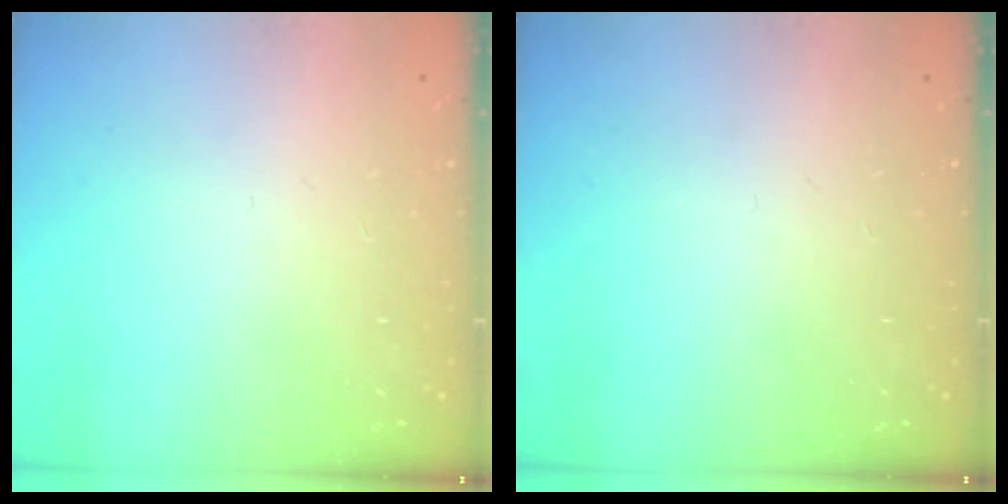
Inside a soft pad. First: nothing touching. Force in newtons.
{"total": 0.0}